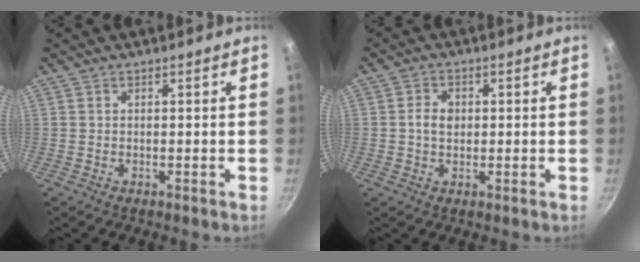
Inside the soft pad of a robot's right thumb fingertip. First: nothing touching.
{"total": 3.7, "force": [0.3, 2.8, 2.4], "torque": [-0.031, 0.005, 0.000]}